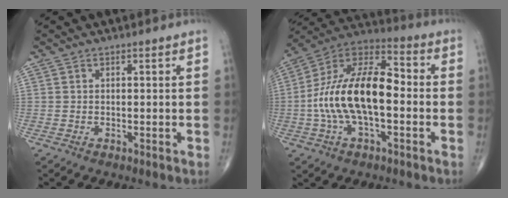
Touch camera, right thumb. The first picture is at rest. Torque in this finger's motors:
{"motor_torque": [0.52, 0.50, 1.77, -0.28, 0.54]}